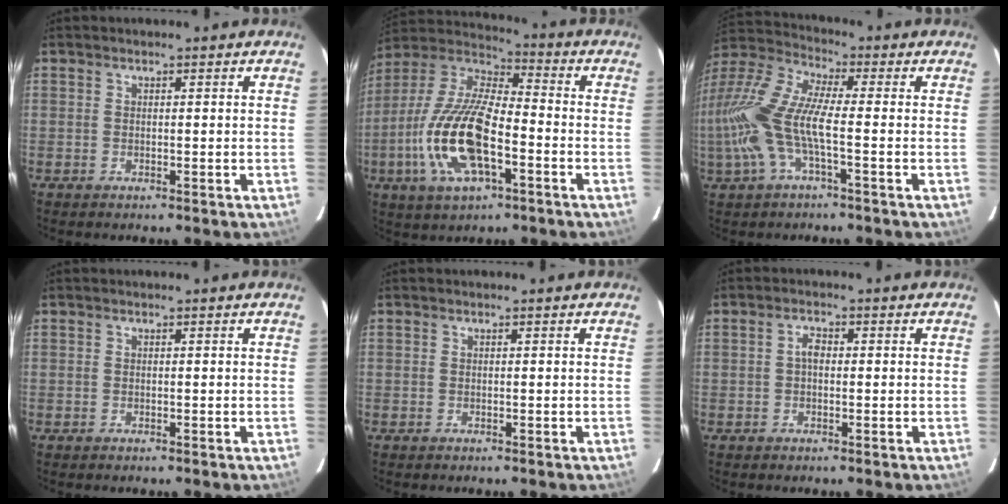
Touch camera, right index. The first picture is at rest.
{"total": 18.8, "force": [-6.0, 7.1, 16.3], "torque": [-0.344, -0.010, -0.118]}
{"total": 15.5, "force": [-2.4, 4.4, 14.7], "torque": [-0.299, 0.000, -0.052]}
{"total": 0.0}
{"total": 0.0}
{"total": 1.9, "force": [0.0, 1.2, 1.5], "torque": [-0.028, 0.009, -0.003]}